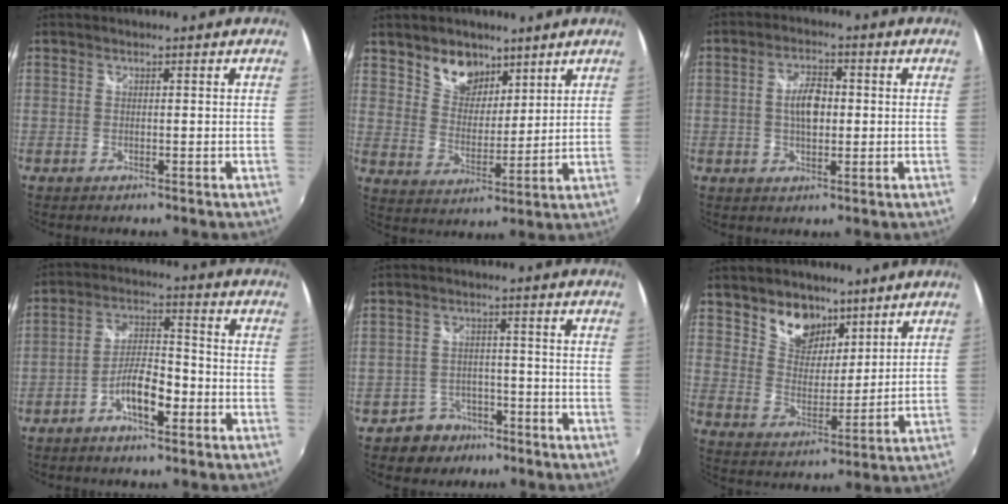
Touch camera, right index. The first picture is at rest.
{"total": 9.0, "force": [6.2, 5.8, 3.0], "torque": [-0.048, 0.011, 0.117]}
{"total": 6.0, "force": [0.1, 3.2, 5.1], "torque": [-0.093, 0.008, 0.003]}
{"total": 7.8, "force": [-4.0, 2.7, 6.1], "torque": [-0.120, 0.012, -0.069]}
{"total": 6.1, "force": [-4.1, 4.5, 0.4], "torque": [-0.023, 0.023, -0.060]}
{"total": 10.3, "force": [6.9, 6.6, 3.8], "torque": [-0.066, 0.004, 0.127]}